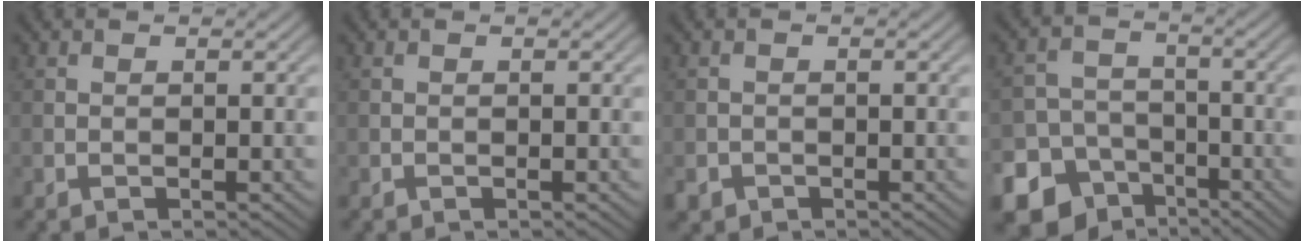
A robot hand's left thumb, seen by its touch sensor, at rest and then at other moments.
{"total": 0.0}
{"total": 1.6, "force": [-1.1, 1.1, 0.3], "torque": [-0.006, -0.005, -0.025]}
{"total": 13.4, "force": [-8.3, 10.1, 3.2], "torque": [-0.094, -0.055, -0.139]}